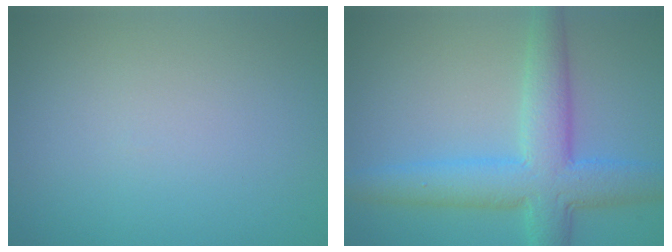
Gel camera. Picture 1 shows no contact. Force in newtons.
{"total": 5.4, "press": 5.4, "slide": 0.2}